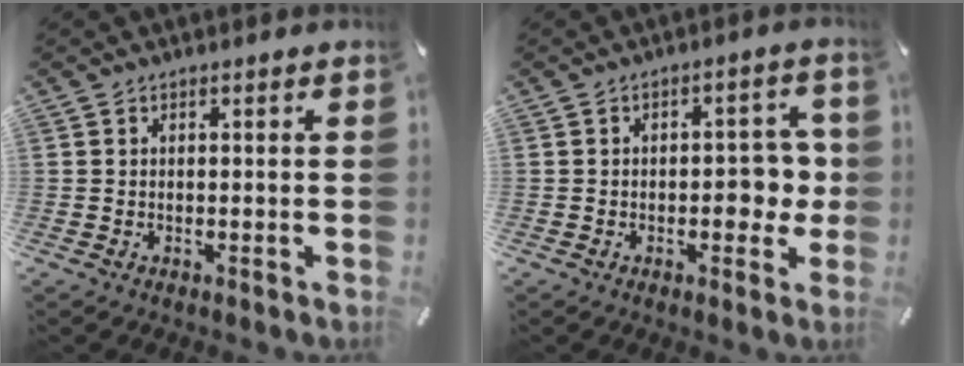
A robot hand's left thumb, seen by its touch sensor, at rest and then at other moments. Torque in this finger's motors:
{"motor_torque": [0.00, 0.07, -0.12, -0.03, 0.09]}